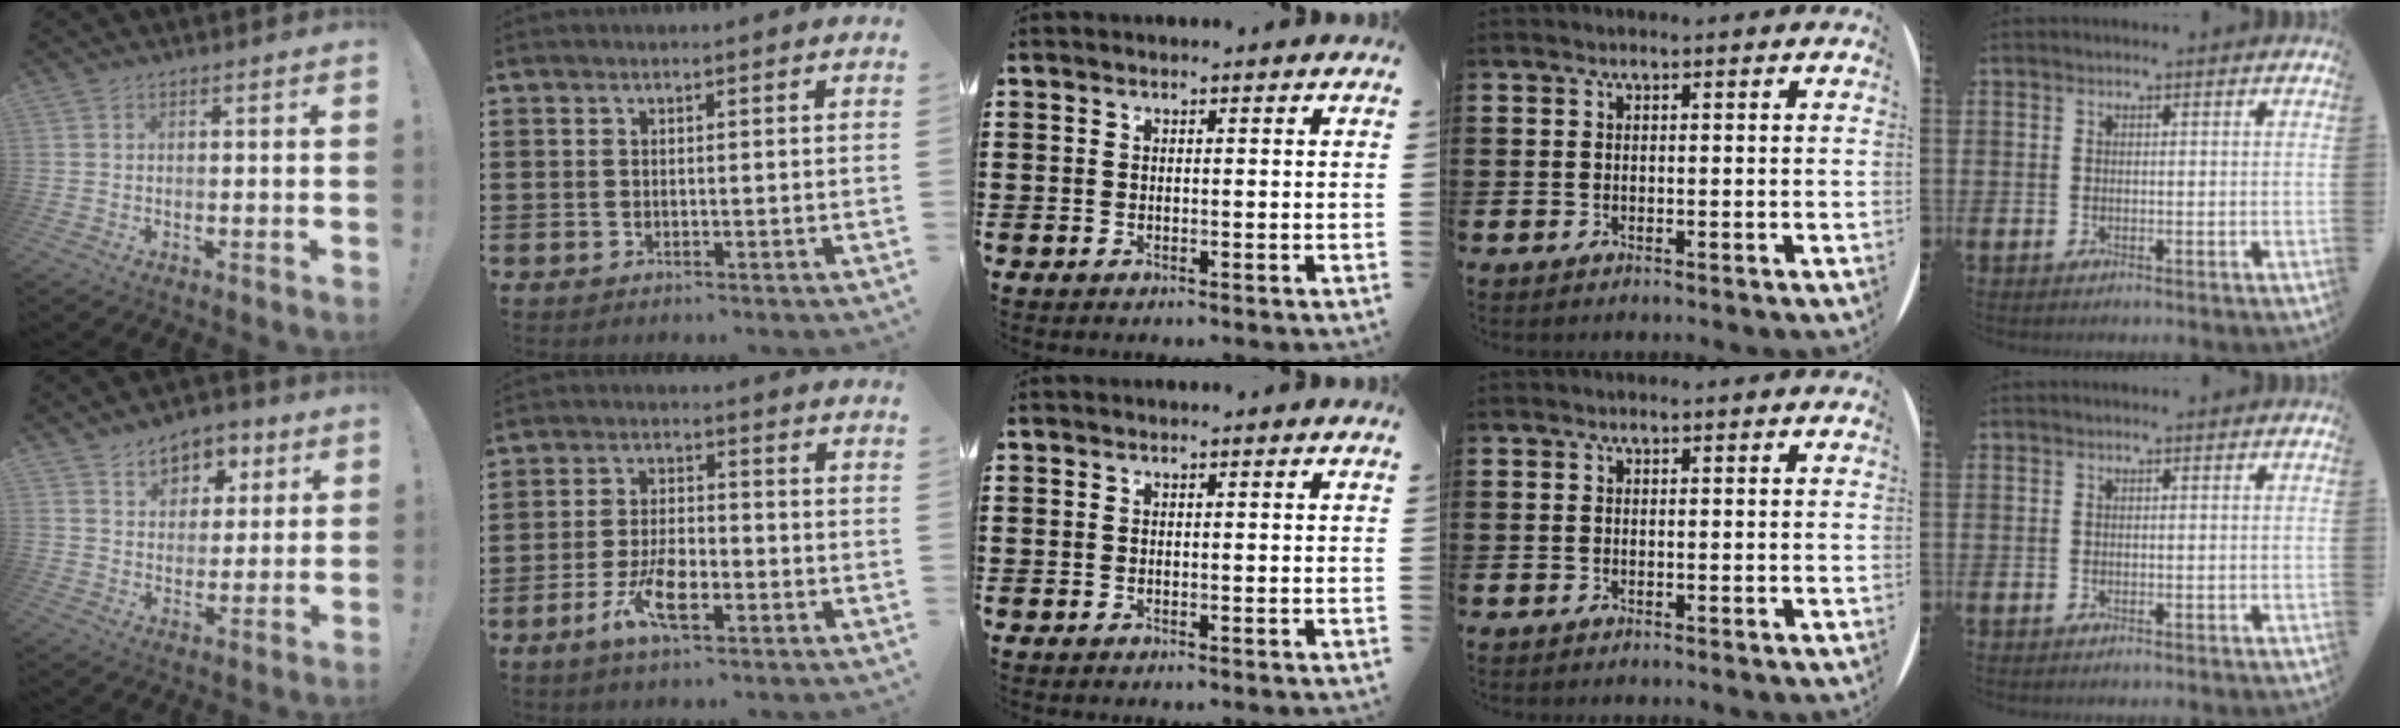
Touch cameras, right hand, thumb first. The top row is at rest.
{"thumb": {"total": 7.7, "force": [4.2, 6.1, 2.1], "torque": [-0.018, -0.032, 0.079]}, "index": {"total": 7.0, "force": [-3.4, 2.8, 5.5], "torque": [-0.120, -0.002, -0.066]}}